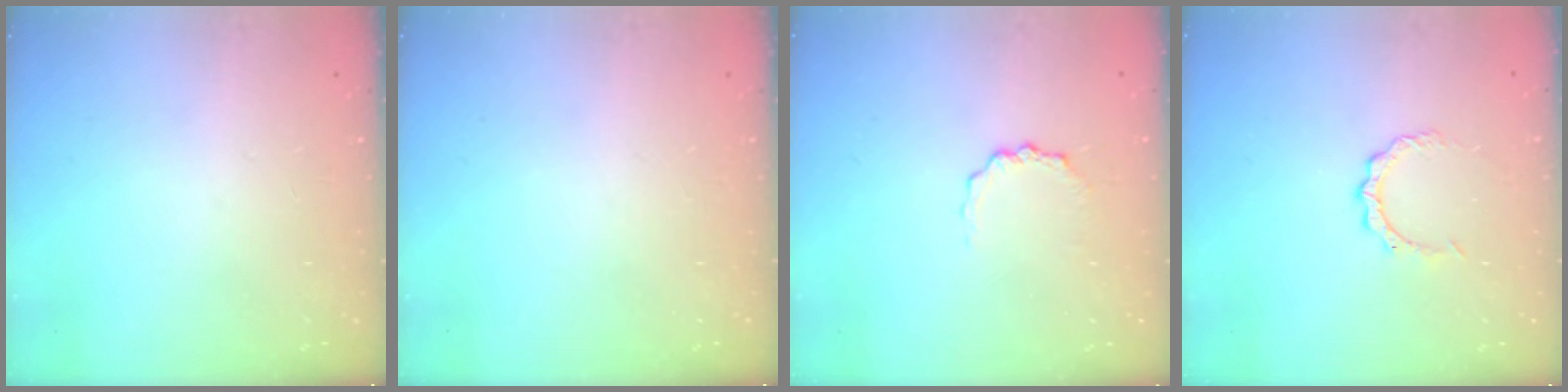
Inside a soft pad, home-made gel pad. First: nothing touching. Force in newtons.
{"total": 0.0}
{"total": 2.3, "press": 2.2, "slide": 0.3}
{"total": 2.9, "press": 2.9, "slide": 0.2}